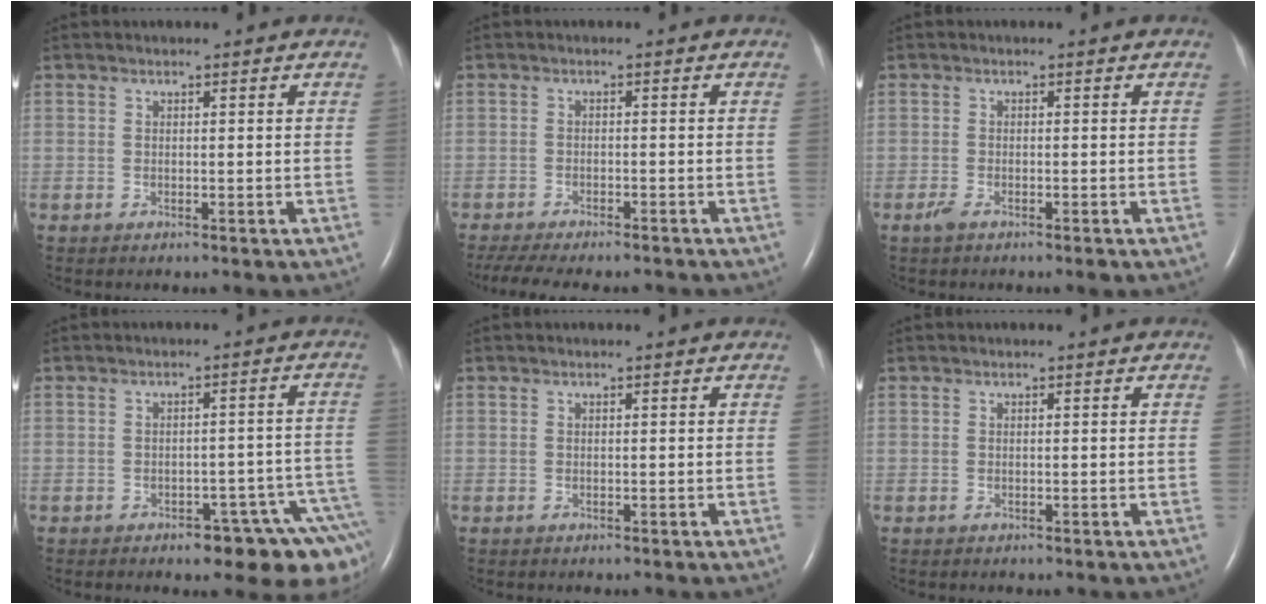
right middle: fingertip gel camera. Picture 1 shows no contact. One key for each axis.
{"total": 12.7, "fx": -11.0, "fy": 2.8, "fz": 5.6, "tx": -0.107, "ty": -0.015, "tz": -0.151}
{"total": 2.1, "fx": -1.5, "fy": 0.4, "fz": 1.4, "tx": -0.034, "ty": -0.005, "tz": -0.027}
{"total": 11.4, "fx": -8.1, "fy": 3.4, "fz": 7.2, "tx": -0.010, "ty": 0.027, "tz": -0.092}
{"total": 0.0}
{"total": 0.0}